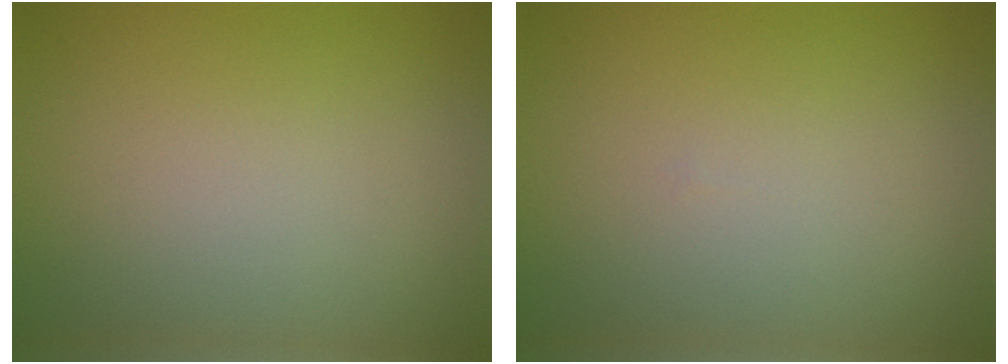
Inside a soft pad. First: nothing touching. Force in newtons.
{"total": 0.0}